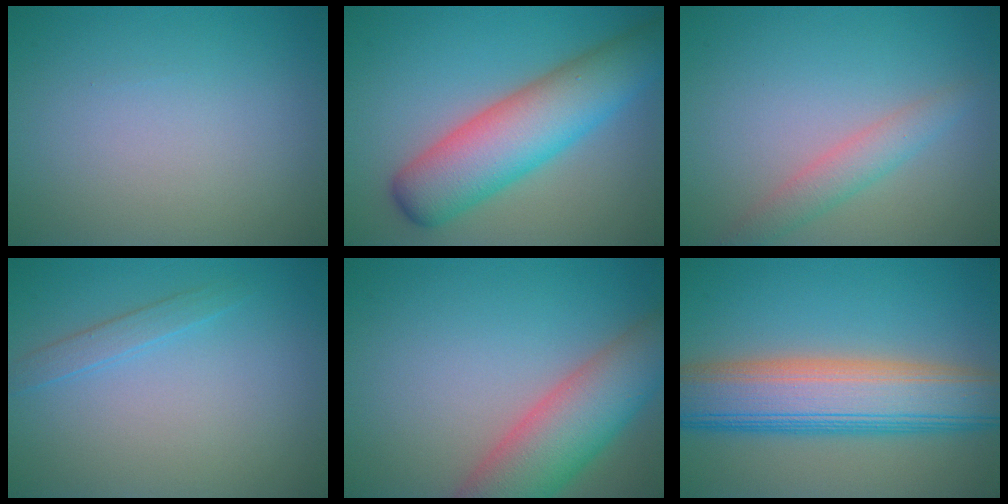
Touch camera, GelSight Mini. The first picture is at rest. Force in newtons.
{"total": 8.6, "press": 8.6, "slide": 0.3}
{"total": 2.5, "press": 2.5, "slide": 0.1}
{"total": 1.4, "press": 1.4, "slide": 0.0}
{"total": 8.2, "press": 8.2, "slide": 0.4}
{"total": 10.1, "press": 10.1, "slide": 0.4}